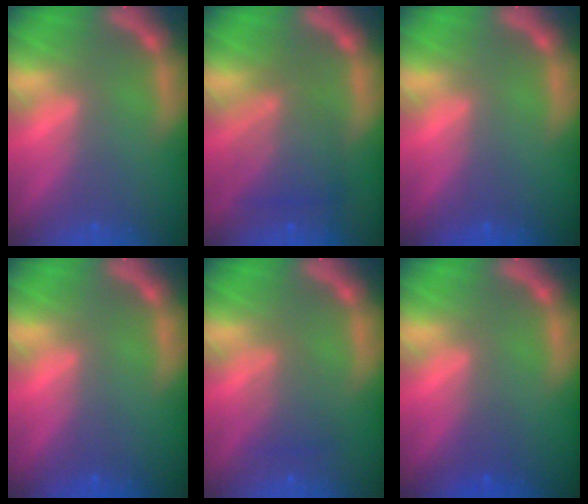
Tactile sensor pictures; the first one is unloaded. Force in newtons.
{"total": 5.5}
{"total": 0.0}
{"total": 0.0}
{"total": 2.5}
{"total": 1.0}